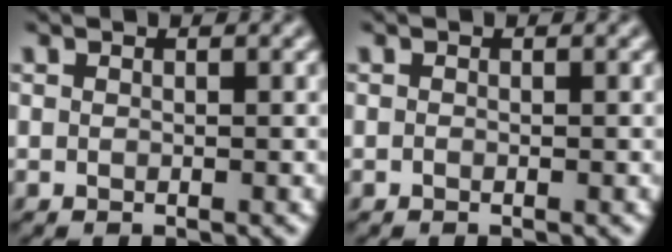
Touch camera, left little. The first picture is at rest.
{"total": 0.0}